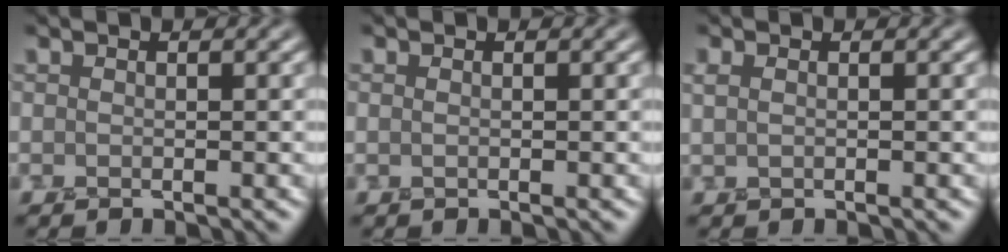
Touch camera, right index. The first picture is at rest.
{"total": 0.0}
{"total": 0.8, "force": [0.3, 0.5, 0.6], "torque": [-0.013, 0.001, 0.008]}